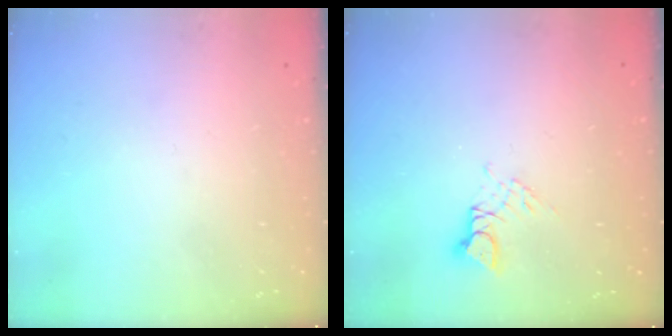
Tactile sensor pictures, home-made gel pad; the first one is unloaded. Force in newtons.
{"total": 3.9, "press": 3.8, "slide": 0.5}